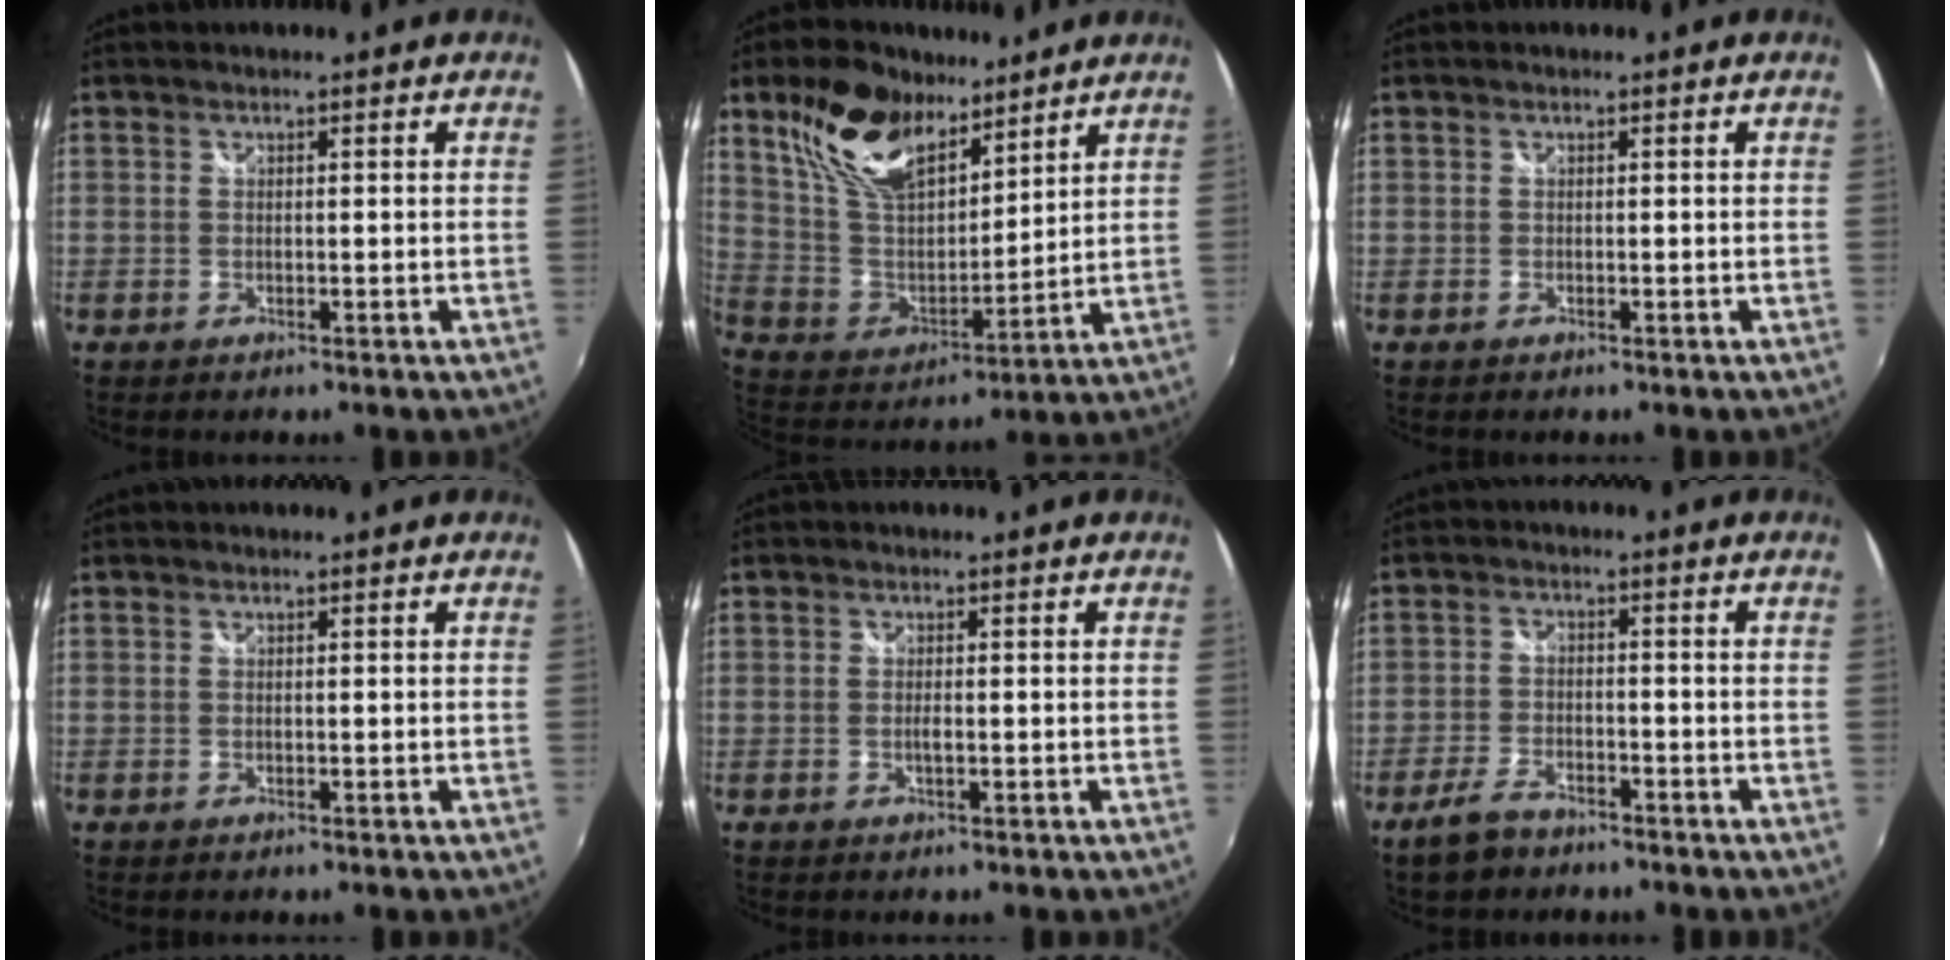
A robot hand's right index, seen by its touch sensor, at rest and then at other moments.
{"total": 18.1, "force": [11.6, 9.1, 10.5], "torque": [-0.221, 0.024, 0.226]}
{"total": 0.6, "force": [-0.2, 0.5, -0.1], "torque": [0.001, 0.000, -0.004]}
{"total": 0.0}
{"total": 1.1, "force": [-0.3, 0.2, 1.0], "torque": [-0.021, -0.002, -0.006]}
{"total": 5.7, "force": [-4.4, 2.5, 2.7], "torque": [-0.075, -0.002, -0.081]}